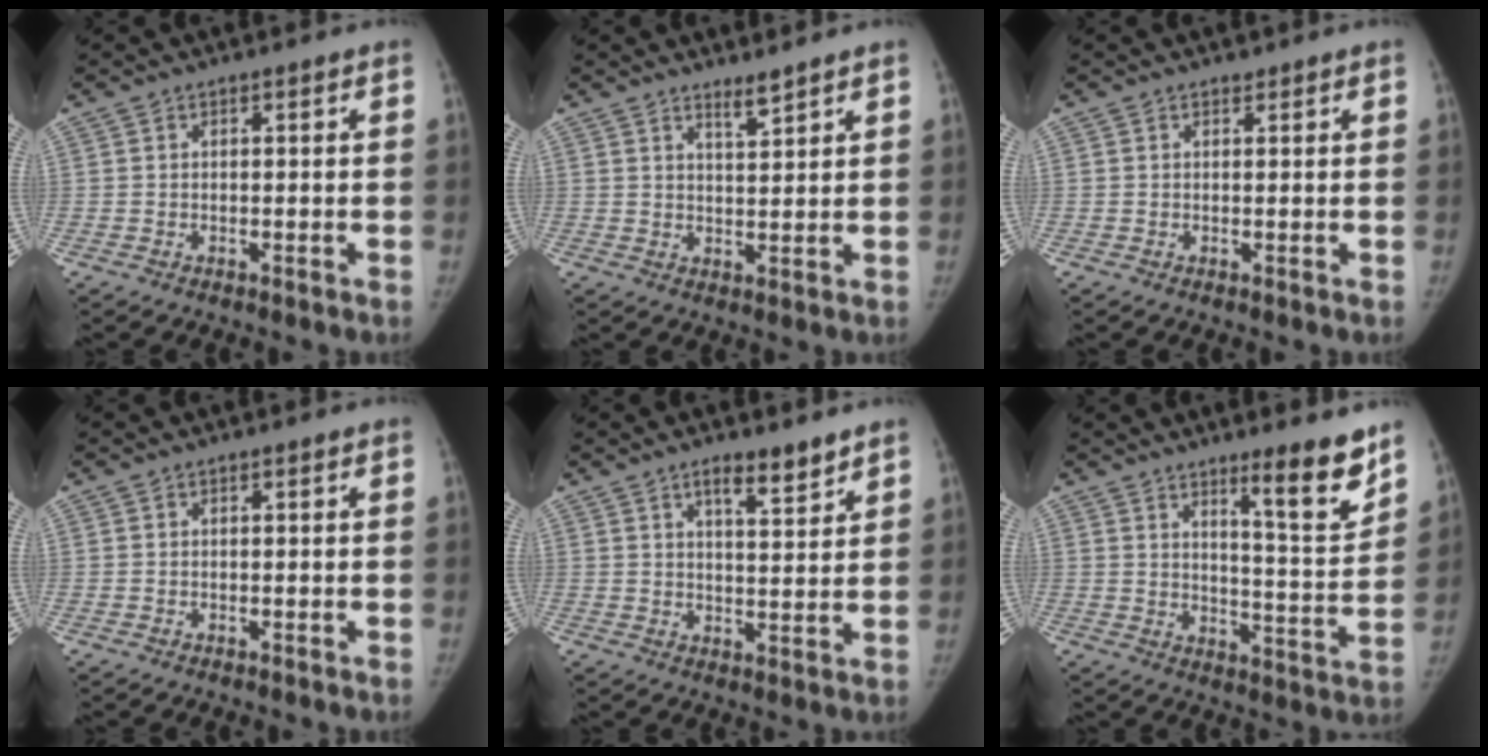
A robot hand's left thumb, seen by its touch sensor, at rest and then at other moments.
{"total": 2.7, "force": [2.4, 0.2, 1.3], "torque": [-0.017, -0.026, 0.043]}
{"total": 0.5, "force": [0.5, 0.3, 0.0], "torque": [-0.001, -0.003, 0.005]}
{"total": 0.0}
{"total": 5.8, "force": [4.3, 1.4, 3.7], "torque": [-0.045, -0.032, 0.066]}
{"total": 11.2, "force": [7.8, 1.2, 7.9], "torque": [-0.097, -0.070, 0.121]}